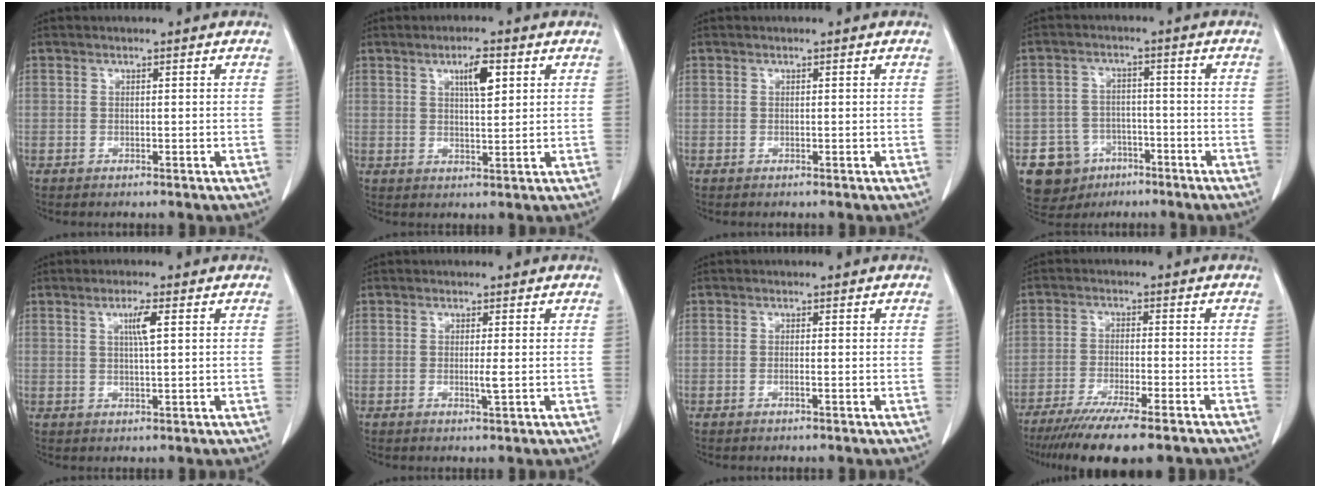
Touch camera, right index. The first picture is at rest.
{"total": 4.7, "force": [2.0, 1.0, 4.1], "torque": [-0.070, 0.000, 0.036]}
{"total": 0.0}
{"total": 8.2, "force": [-4.2, 6.9, 1.4], "torque": [-0.030, 0.011, -0.054]}
{"total": 3.2, "force": [1.1, 0.0, 3.0], "torque": [-0.054, 0.000, 0.018]}
{"total": 1.6, "force": [-0.1, -0.1, 1.6], "torque": [-0.030, -0.004, -0.003]}
{"total": 0.6, "force": [-0.3, 0.0, 0.6], "torque": [-0.013, 0.000, -0.005]}
{"total": 14.4, "force": [-11.5, 1.4, 8.5], "torque": [-0.127, -0.034, -0.178]}